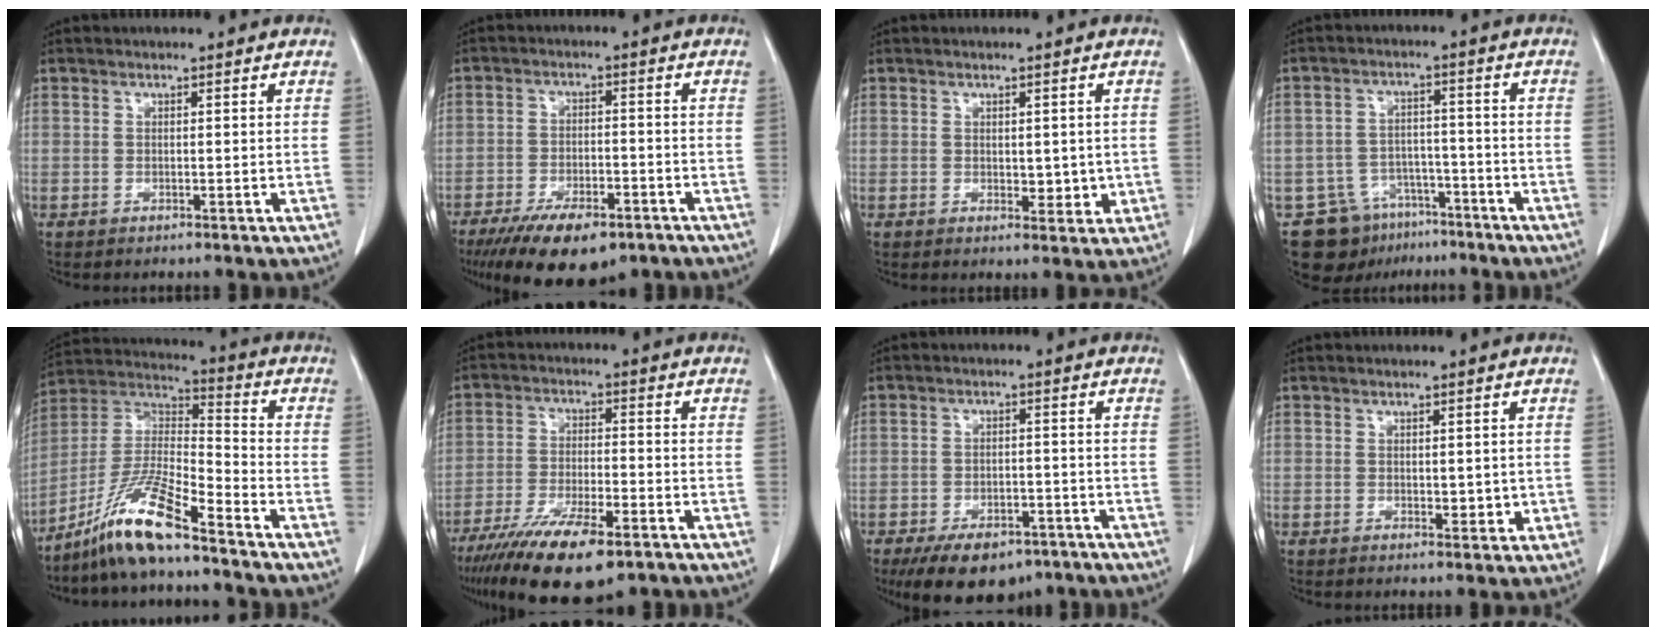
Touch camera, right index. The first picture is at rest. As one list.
[{"total": 12.8, "force": [-8.8, 4.7, 8.1], "torque": [-0.132, -0.012, -0.136]}, {"total": 3.3, "force": [0.0, 1.9, 2.7], "torque": [-0.029, -0.006, 0.007]}, {"total": 9.9, "force": [-6.6, 6.9, 2.4], "torque": [-0.039, 0.022, -0.095]}, {"total": 12.7, "force": [-9.2, 0.8, 8.7], "torque": [-0.182, -0.006, -0.175]}, {"total": 14.9, "force": [-10.1, 3.5, 10.4], "torque": [-0.186, -0.033, -0.169]}, {"total": 11.3, "force": [-8.0, 5.6, 5.7], "torque": [-0.090, -0.002, -0.118]}, {"total": 2.4, "force": [0.0, 1.3, 2.1], "torque": [-0.025, -0.005, 0.005]}]